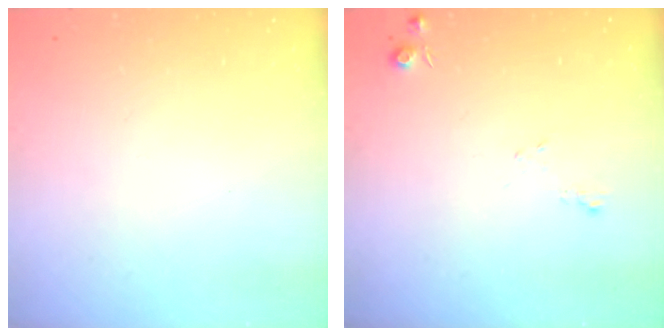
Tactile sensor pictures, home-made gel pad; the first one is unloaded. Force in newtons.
{"total": 5.4, "press": 5.4, "slide": 0.8}